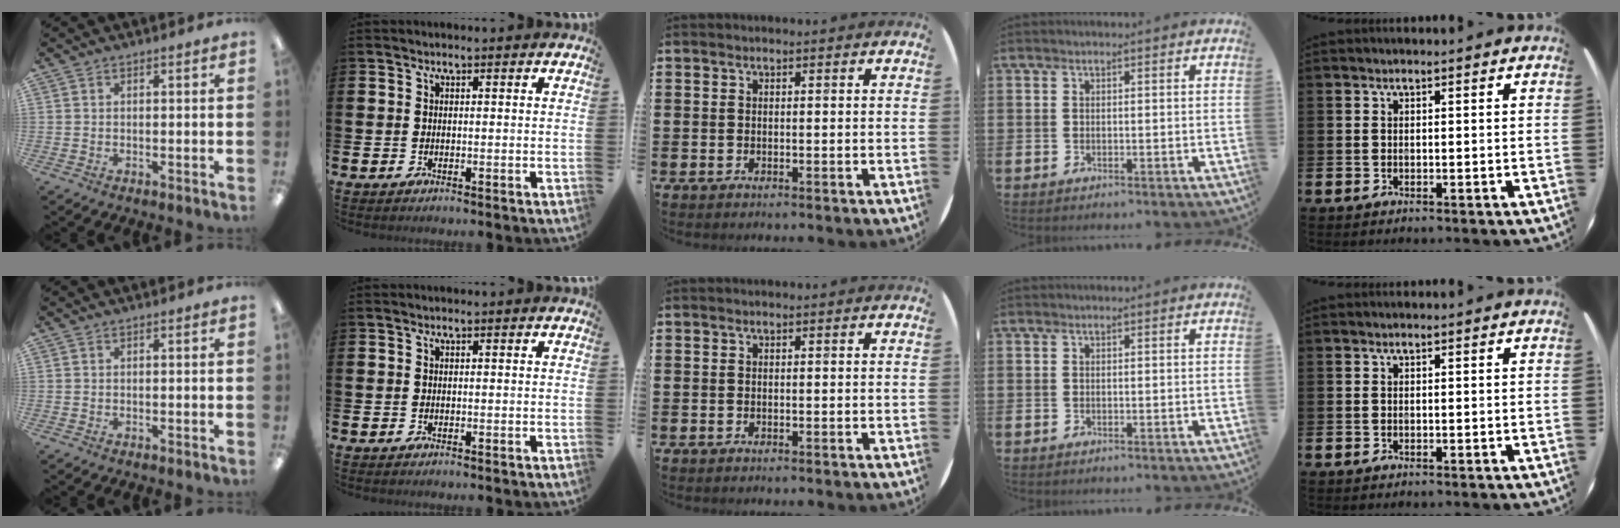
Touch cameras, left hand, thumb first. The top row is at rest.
{}